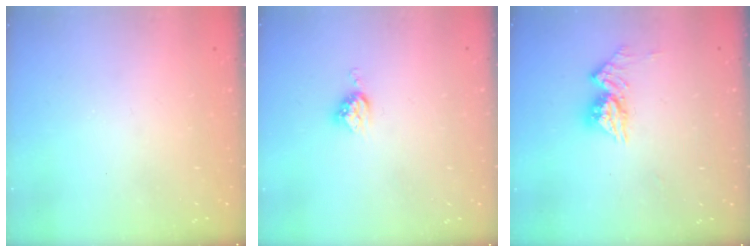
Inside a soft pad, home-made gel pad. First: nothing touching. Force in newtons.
{"total": 5.8, "press": 5.8, "slide": 0.3}
{"total": 9.9, "press": 9.8, "slide": 0.9}